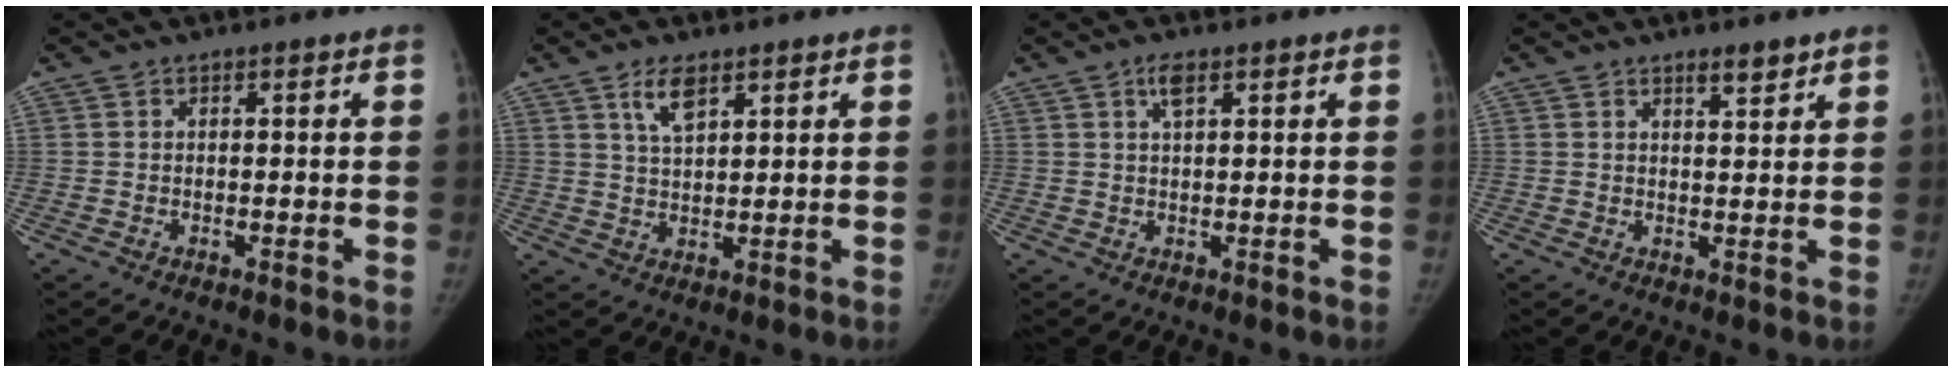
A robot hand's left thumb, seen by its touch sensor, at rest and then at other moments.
{"total": 5.0, "force": [3.0, 1.9, 3.4], "torque": [-0.059, -0.014, 0.061]}
{"total": 2.5, "force": [1.4, 0.9, 1.9], "torque": [-0.036, -0.001, 0.027]}
{"total": 2.6, "force": [2.1, 0.6, 1.5], "torque": [-0.016, -0.017, 0.034]}